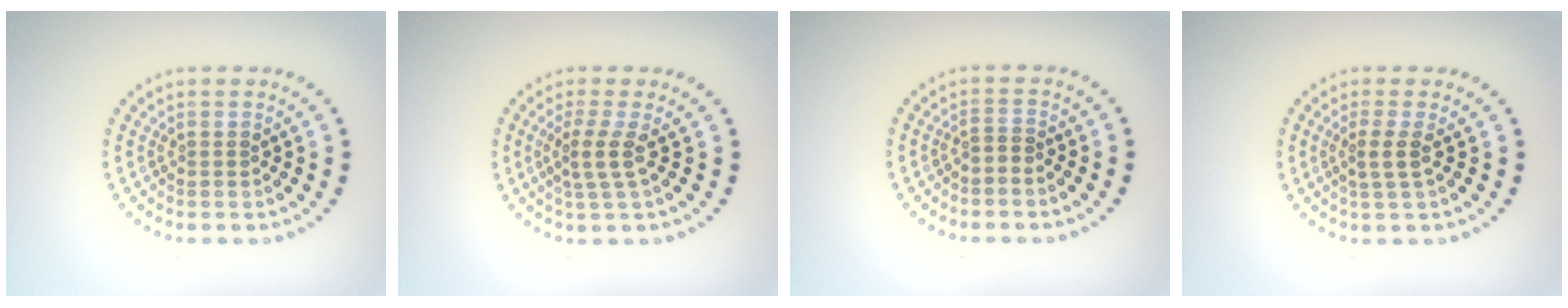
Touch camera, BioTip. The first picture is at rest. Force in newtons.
{"total": 2.2, "press": 1.6, "slide": 1.5}
{"total": 0.7, "press": 0.5, "slide": 0.5}
{"total": 1.6, "press": 1.3, "slide": 1.0}